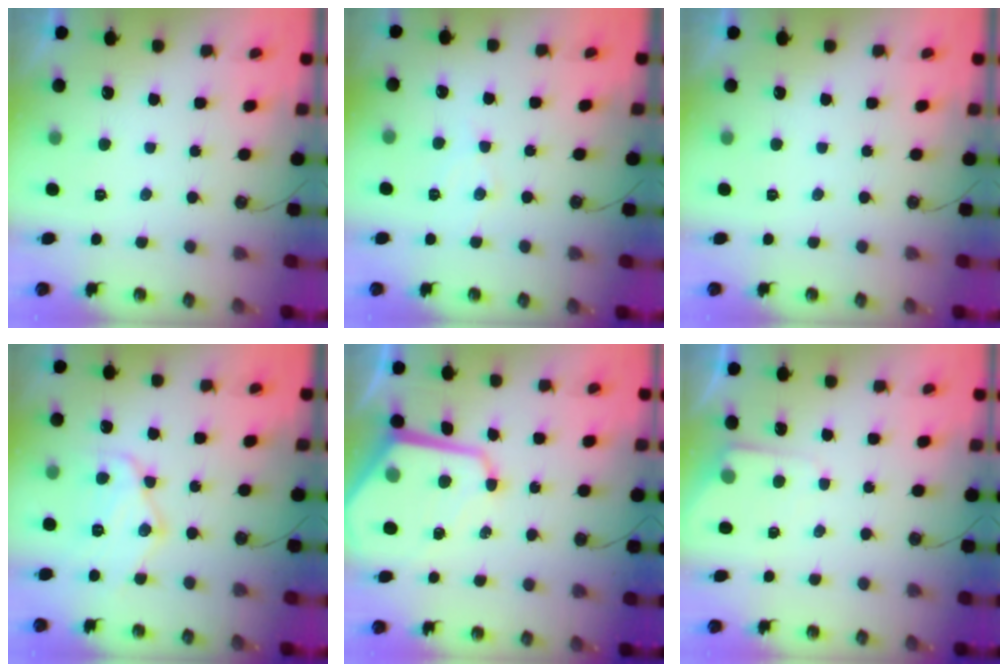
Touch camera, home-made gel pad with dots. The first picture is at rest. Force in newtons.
{"total": 5.6, "press": 5.6, "slide": 0.3}
{"total": 0.0}
{"total": 14.6, "press": 14.6, "slide": 1.3}
{"total": 12.5, "press": 12.4, "slide": 1.2}
{"total": 3.9, "press": 3.9, "slide": 0.5}